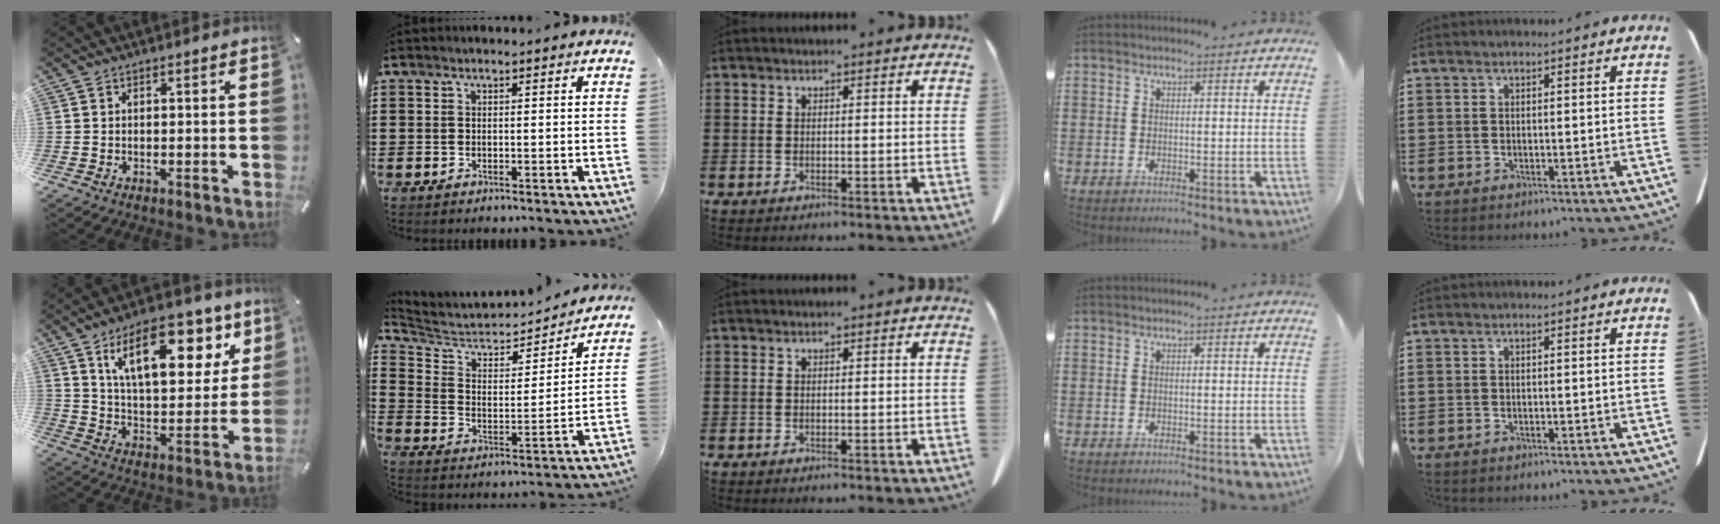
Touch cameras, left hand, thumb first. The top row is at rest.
{"thumb": {"total": 20.4, "force": [11.1, 10.0, 13.9], "torque": [-0.214, -0.039, 0.186]}, "index": {"total": 4.4, "force": [3.9, 1.5, 1.3], "torque": [-0.052, -0.031, 0.058]}}